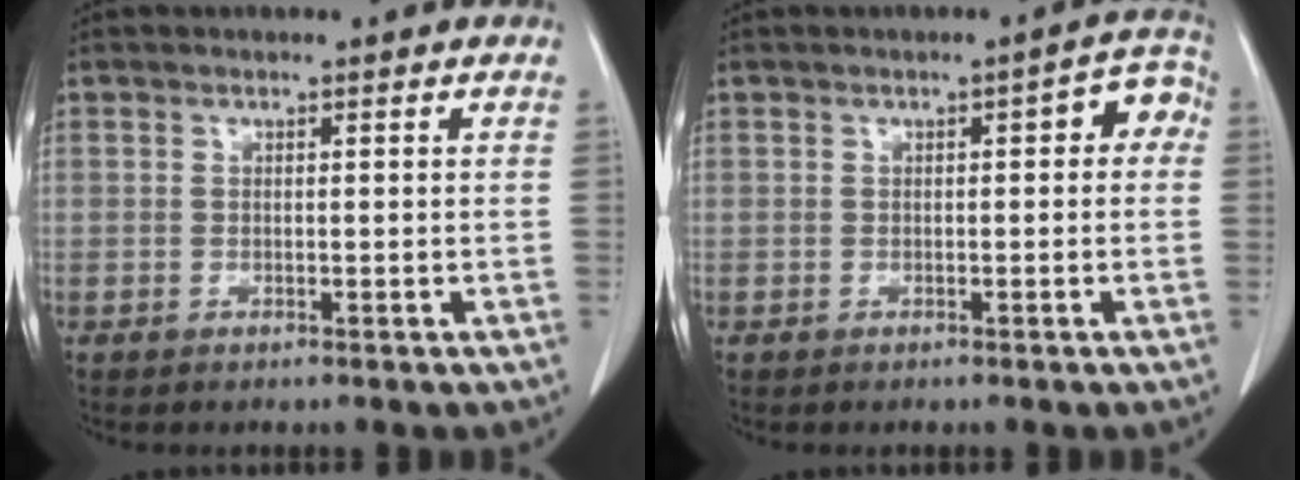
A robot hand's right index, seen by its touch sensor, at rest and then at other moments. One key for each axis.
{"total": 4.2, "fx": 0.6, "fy": 1.7, "fz": 3.8, "tx": -0.034, "ty": 0.028, "tz": 0.000}